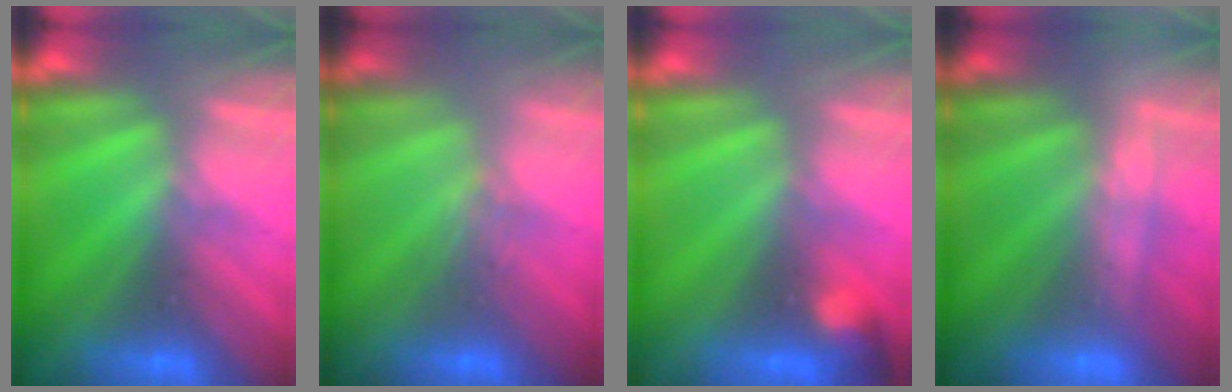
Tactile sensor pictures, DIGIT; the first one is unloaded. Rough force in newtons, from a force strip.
{"total": 2.9}
{"total": 2.9}
{"total": 2.2}